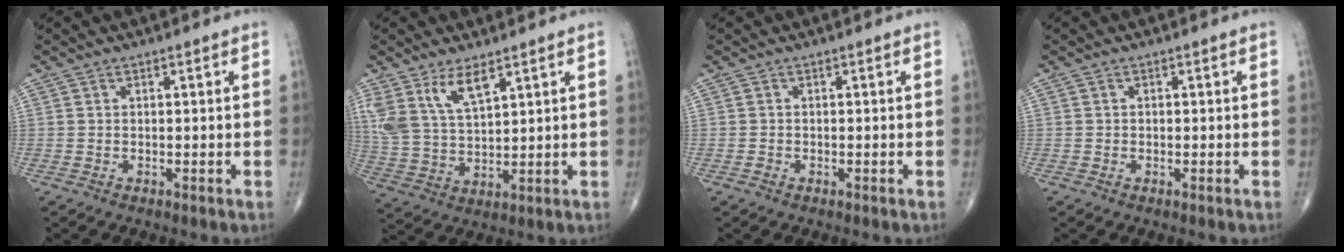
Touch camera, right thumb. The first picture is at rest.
{"total": 9.4, "force": [5.7, 3.7, 6.5], "torque": [-0.128, -0.023, 0.123]}
{"total": 0.6, "force": [-0.3, 0.4, 0.1], "torque": [-0.004, 0.001, -0.008]}
{"total": 0.0}